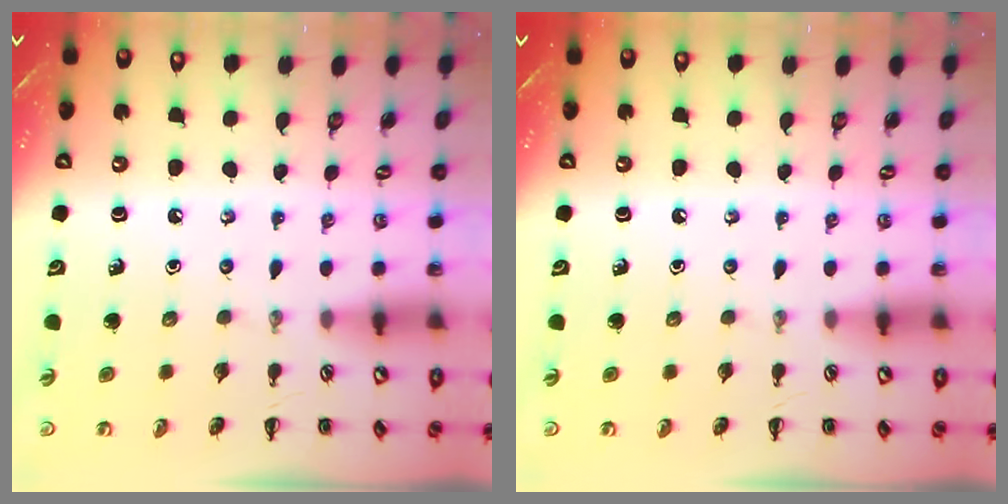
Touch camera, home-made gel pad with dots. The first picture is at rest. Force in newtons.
{"total": 0.0}